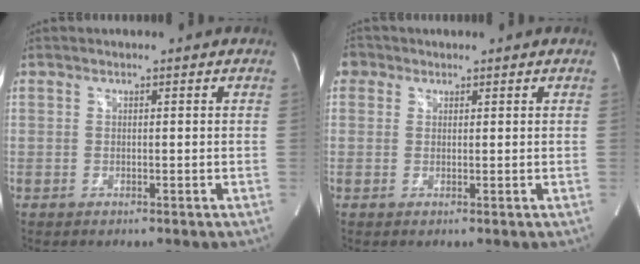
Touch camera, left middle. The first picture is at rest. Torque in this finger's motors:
{"motor_torque": [0.62, -0.39, 0.36, 0.03]}